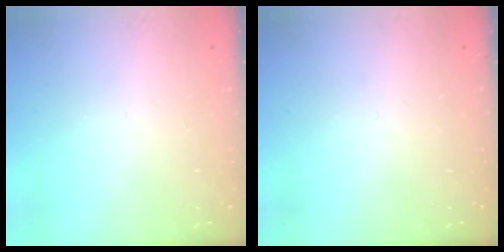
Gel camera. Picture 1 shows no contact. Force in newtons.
{"total": 0.0}